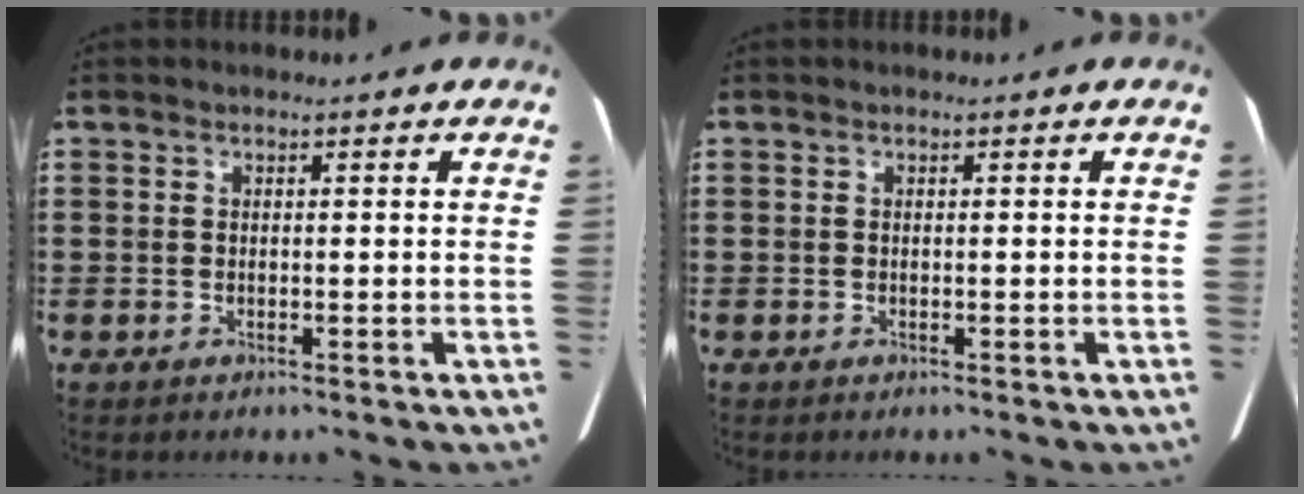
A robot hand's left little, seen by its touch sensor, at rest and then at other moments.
{"total": 0.0}